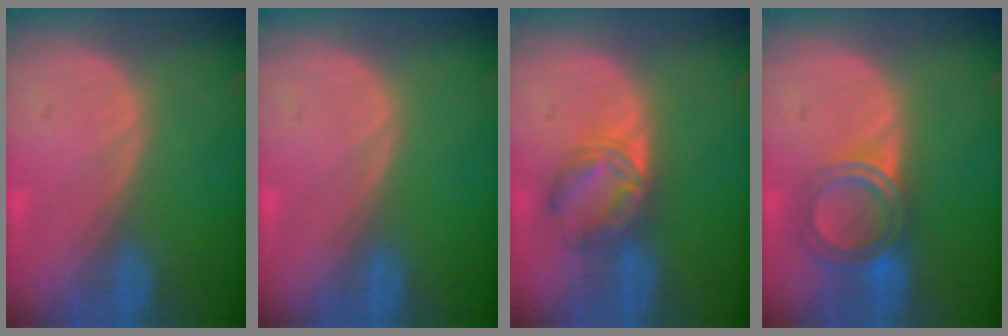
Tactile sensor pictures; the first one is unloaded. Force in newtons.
{"total": 0.0}
{"total": 5.6, "press": 5.5, "slide": 1.0}
{"total": 6.0, "press": 5.3, "slide": 2.8}